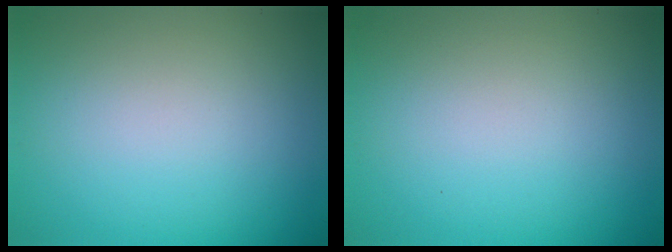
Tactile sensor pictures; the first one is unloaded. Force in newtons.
{"total": 0.0}